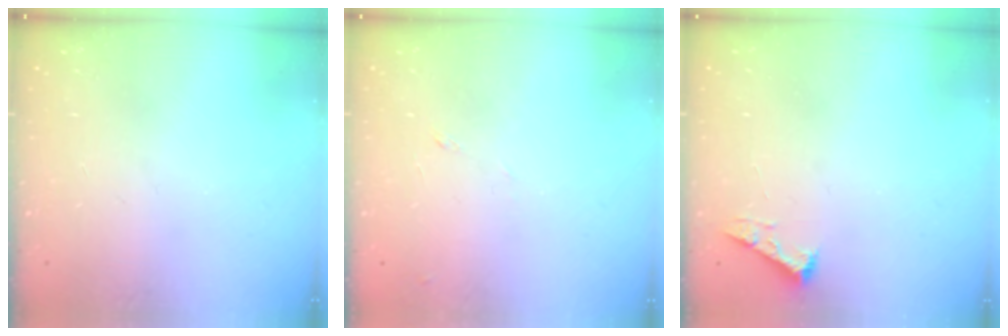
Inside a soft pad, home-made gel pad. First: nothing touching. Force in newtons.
{"total": 5.8, "press": 5.7, "slide": 0.8}
{"total": 2.5, "press": 2.5, "slide": 0.3}